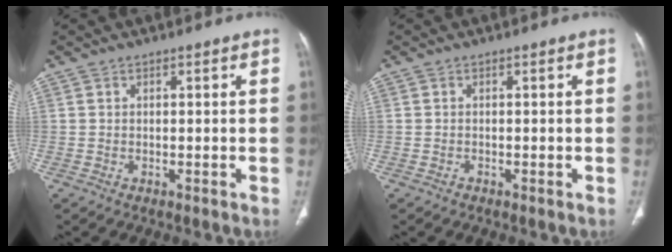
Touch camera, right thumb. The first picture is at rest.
{"total": 0.0}